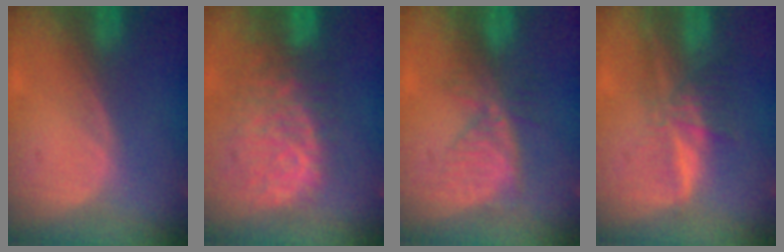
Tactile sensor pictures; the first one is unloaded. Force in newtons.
{"total": 10.9, "press": 9.5, "slide": 5.4}
{"total": 5.8, "press": 5.8, "slide": 0.2}
{"total": 6.1, "press": 5.4, "slide": 2.7}